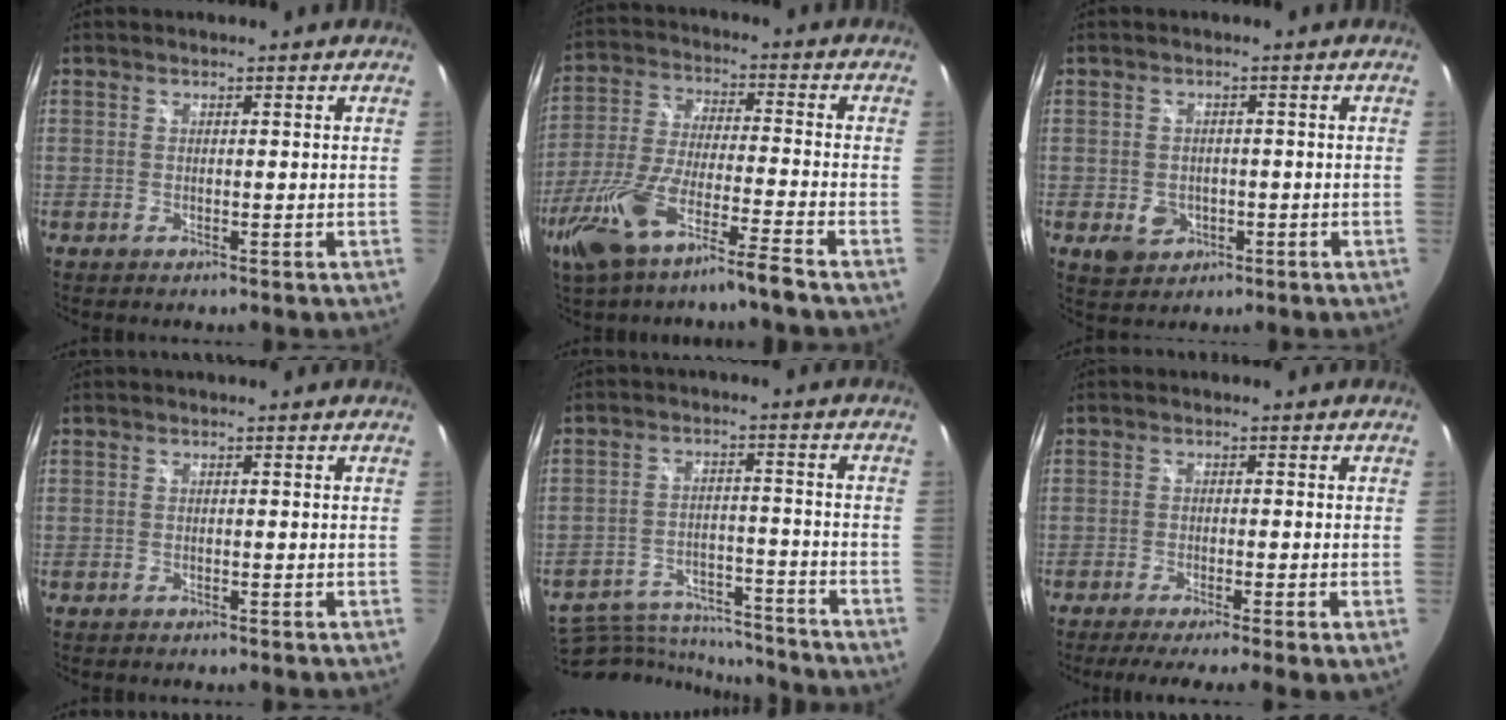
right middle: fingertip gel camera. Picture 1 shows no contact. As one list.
[{"total": 13.9, "force": [-9.6, 0.8, 10.0], "torque": [-0.218, -0.028, -0.178]}, {"total": 4.8, "force": [-1.6, 4.0, 2.1], "torque": [-0.046, -0.001, -0.015]}, {"total": 0.7, "force": [-0.6, 0.2, 0.2], "torque": [-0.005, -0.002, -0.011]}, {"total": 15.8, "force": [-14.7, 3.5, 4.5], "torque": [-0.100, -0.006, -0.221]}, {"total": 7.1, "force": [-4.5, -0.4, 5.5], "torque": [-0.094, -0.032, -0.069]}]